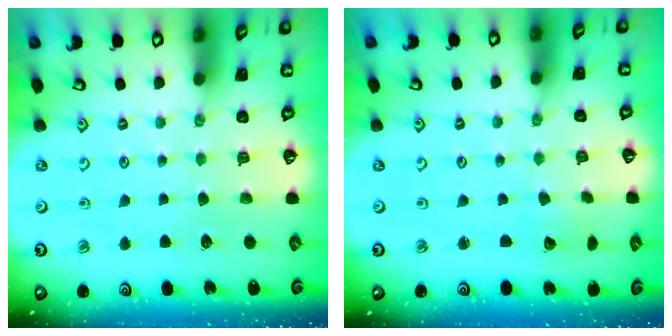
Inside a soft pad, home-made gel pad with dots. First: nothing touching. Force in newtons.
{"total": 1.2, "press": 1.2, "slide": 0.1}